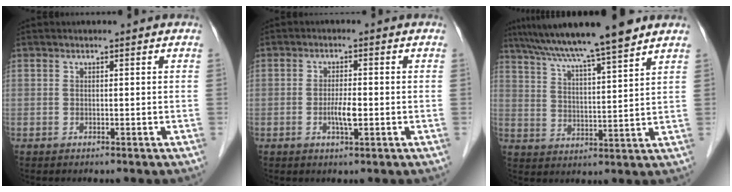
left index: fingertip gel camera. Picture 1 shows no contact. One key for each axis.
{"total": 3.3, "fx": -0.9, "fy": 0.6, "fz": 3.1, "tx": -0.062, "ty": -0.003, "tz": -0.016}
{"total": 15.0, "fx": 12.3, "fy": -0.2, "fz": 8.6, "tx": -0.147, "ty": 0.019, "tz": 0.195}